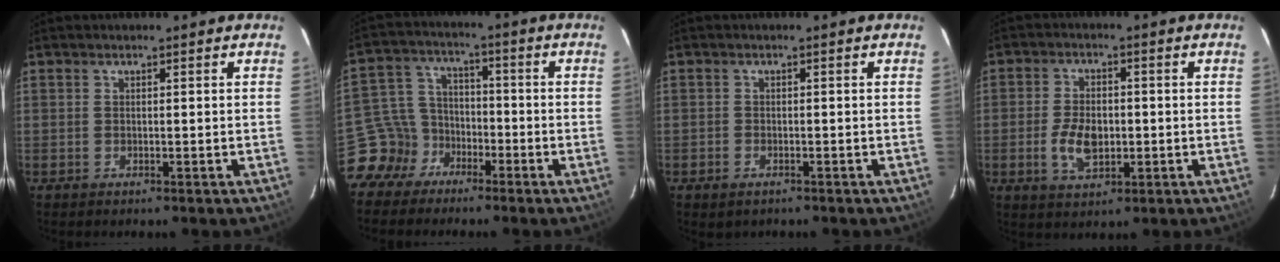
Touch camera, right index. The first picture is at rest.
{"total": 8.3, "force": [-5.5, 6.2, 0.5], "torque": [-0.025, 0.032, -0.107]}
{"total": 1.9, "force": [-1.1, 1.3, 0.6], "torque": [-0.013, -0.003, -0.018]}
{"total": 7.0, "force": [-1.4, 4.2, 5.5], "torque": [-0.108, -0.001, -0.019]}